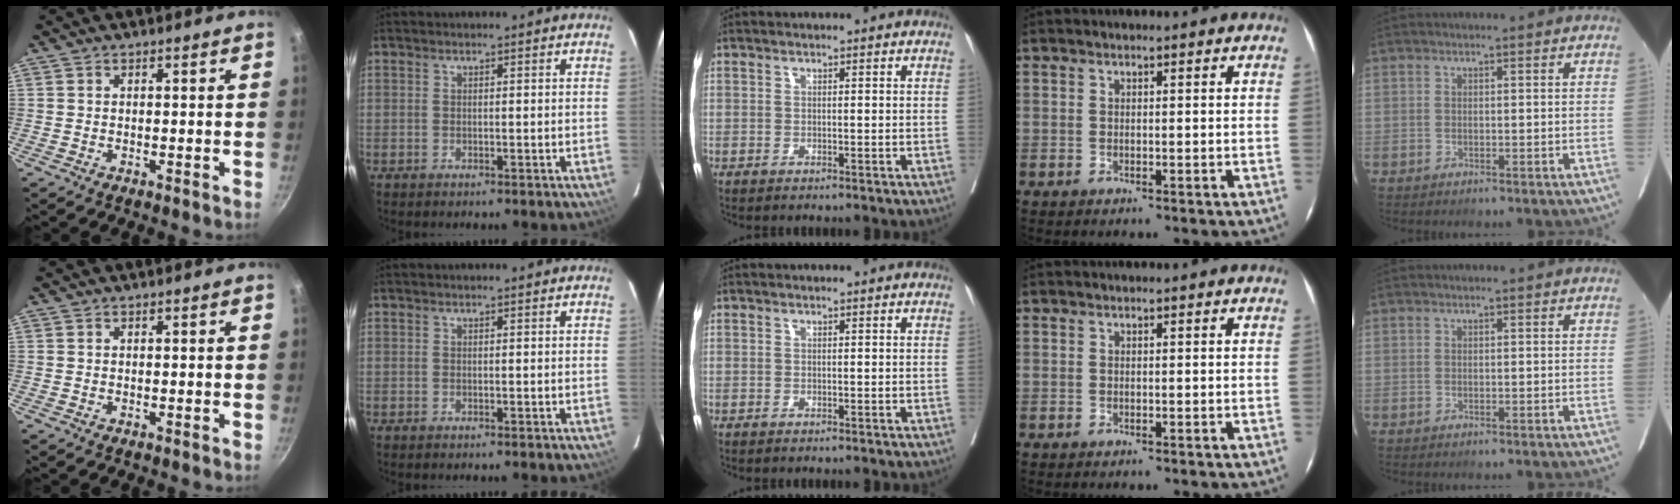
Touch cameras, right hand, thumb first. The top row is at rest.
{}